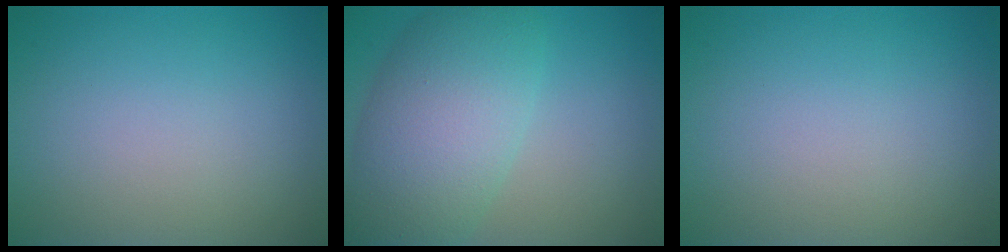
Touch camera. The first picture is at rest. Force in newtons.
{"total": 8.2, "press": 8.2, "slide": 0.4}
{"total": 0.0}